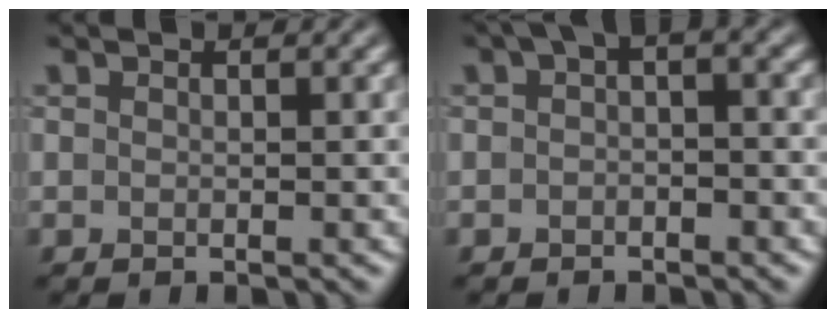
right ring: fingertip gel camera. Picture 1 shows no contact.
{"total": 2.1, "force": [0.3, 1.1, 1.8], "torque": [-0.030, 0.010, -0.008]}